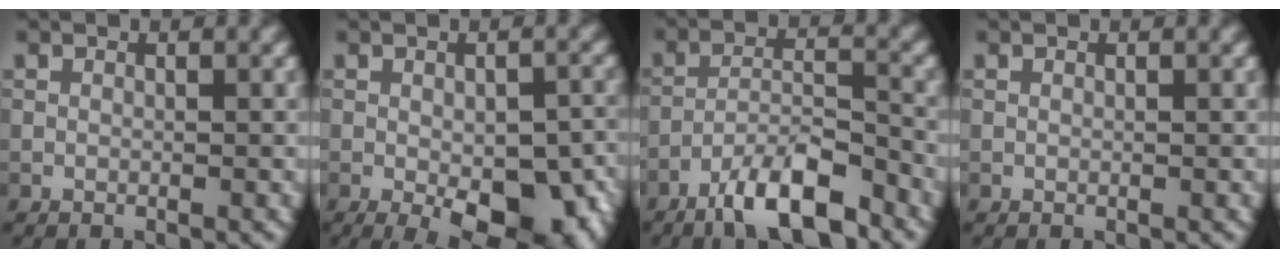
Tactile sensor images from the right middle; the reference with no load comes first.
{"total": 9.7, "force": [-3.5, 4.3, 8.0], "torque": [-0.110, -0.024, -0.033]}
{"total": 7.1, "force": [-5.3, 1.7, 4.4], "torque": [-0.072, 0.005, -0.095]}
{"total": 0.0}